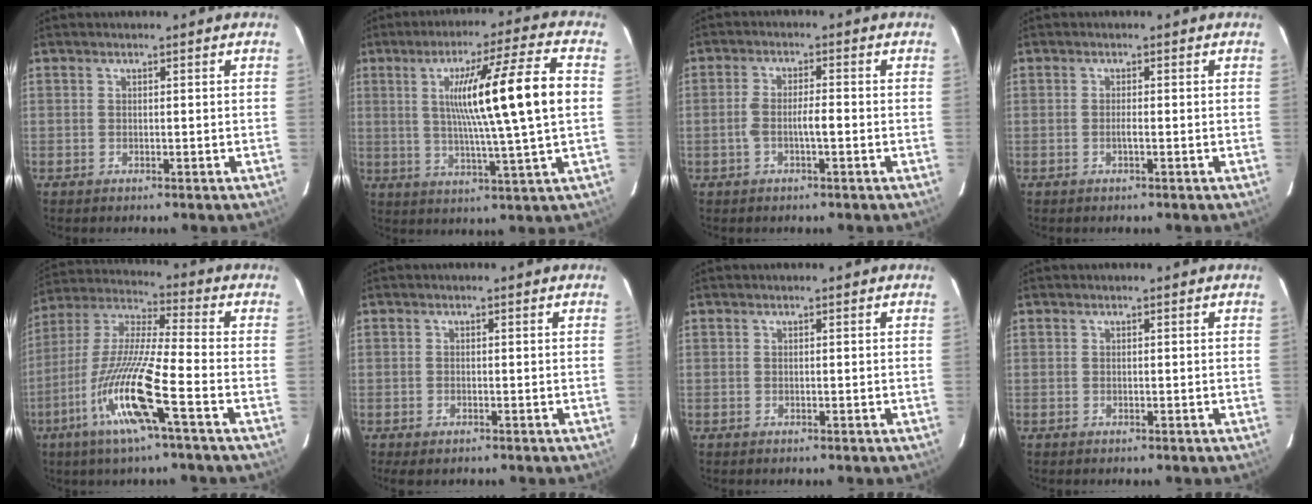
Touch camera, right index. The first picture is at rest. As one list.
[{"total": 16.2, "force": [2.1, -1.3, 16.0], "torque": [-0.258, 0.008, 0.033]}, {"total": 3.8, "force": [-1.0, 0.7, 3.6], "torque": [-0.069, 0.012, -0.014]}, {"total": 1.0, "force": [-0.3, 0.0, 0.9], "torque": [-0.020, 0.000, -0.006]}, {"total": 15.3, "force": [-6.4, 0.2, 13.9], "torque": [-0.290, -0.013, -0.127]}, {"total": 1.7, "force": [-1.1, 0.9, 1.0], "torque": [-0.017, -0.002, -0.008]}, {"total": 0.0}, {"total": 0.0}]